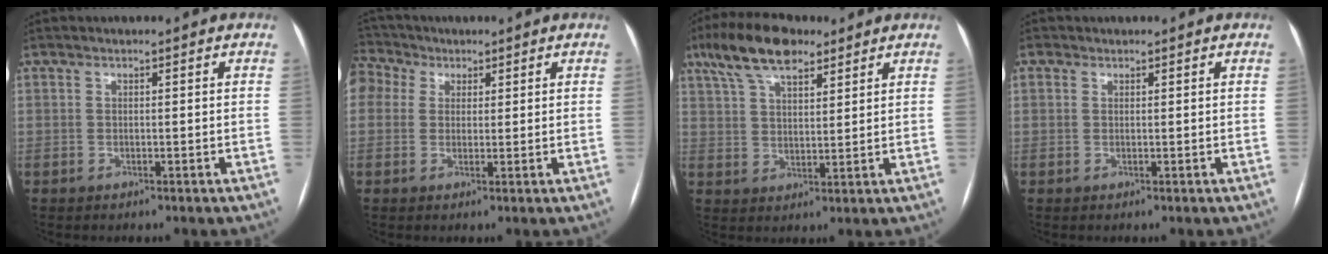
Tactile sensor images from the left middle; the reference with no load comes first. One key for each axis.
{"total": 5.4, "fx": 3.0, "fy": 4.4, "fz": 1.2, "tx": -0.043, "ty": 0.034, "tz": 0.064}
{"total": 10.8, "fx": 7.4, "fy": 3.9, "fz": 6.8, "tx": -0.134, "ty": 0.027, "tz": 0.136}
{"total": 2.3, "fx": -0.8, "fy": -1.6, "fz": -1.4, "tx": 0.045, "ty": -0.016, "tz": -0.018}